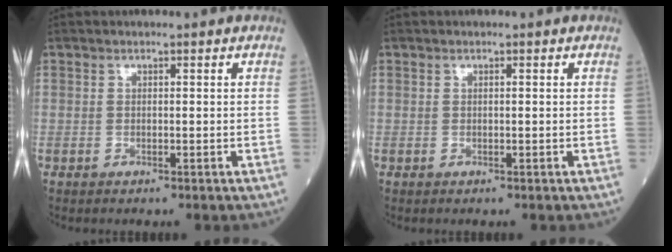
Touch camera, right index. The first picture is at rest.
{"total": 0.0}